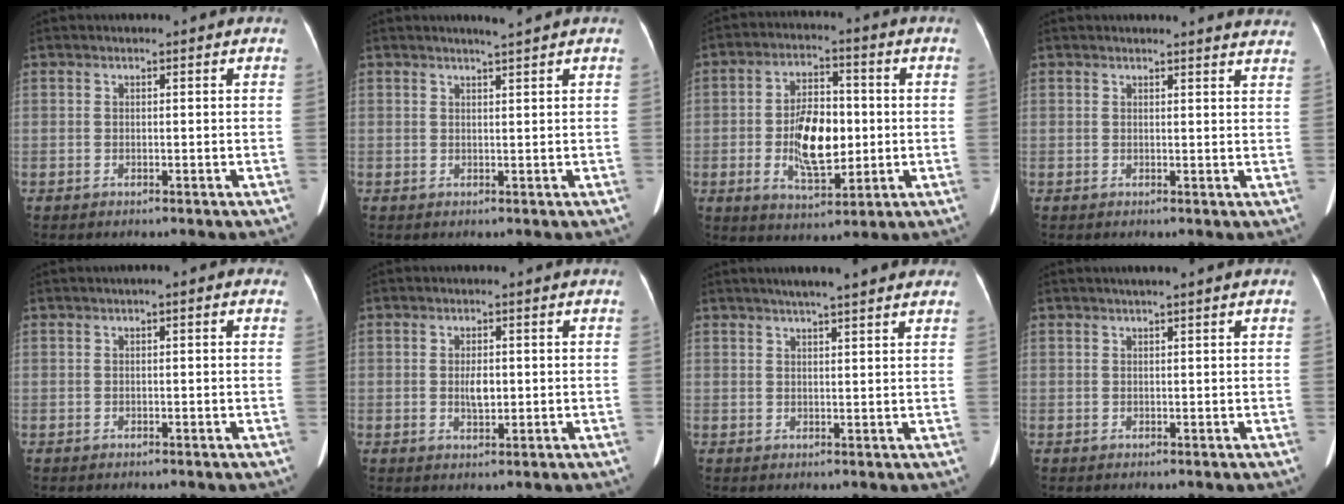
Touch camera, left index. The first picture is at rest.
{"total": 1.5, "force": [1.3, -0.4, 0.6], "torque": [-0.011, -0.002, 0.025]}
{"total": 10.5, "force": [-1.1, 4.8, 9.3], "torque": [-0.177, 0.004, -0.014]}
{"total": 9.6, "force": [9.4, 0.9, 1.9], "torque": [0.001, -0.027, 0.074]}
{"total": 1.1, "force": [0.2, 0.4, 1.0], "torque": [-0.009, 0.007, -0.005]}
{"total": 2.7, "force": [-0.1, 1.3, 2.4], "torque": [-0.045, 0.000, 0.002]}
{"total": 9.6, "force": [7.7, 0.9, 5.5], "torque": [-0.074, 0.027, 0.091]}
{"total": 2.0, "force": [1.3, -0.1, 1.6], "torque": [-0.028, 0.018, 0.020]}